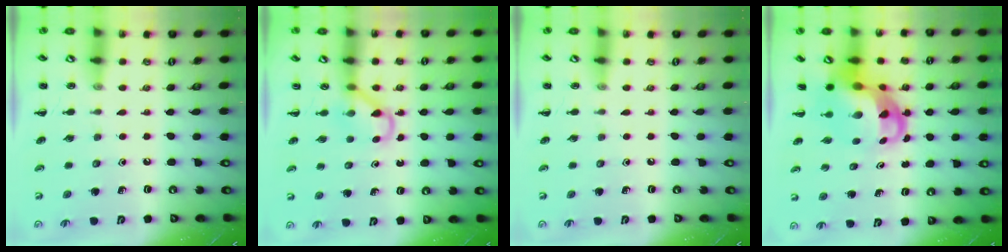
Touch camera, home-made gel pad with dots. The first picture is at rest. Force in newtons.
{"total": 2.9, "press": 2.8, "slide": 0.9}
{"total": 0.0}
{"total": 6.4, "press": 6.2, "slide": 1.4}